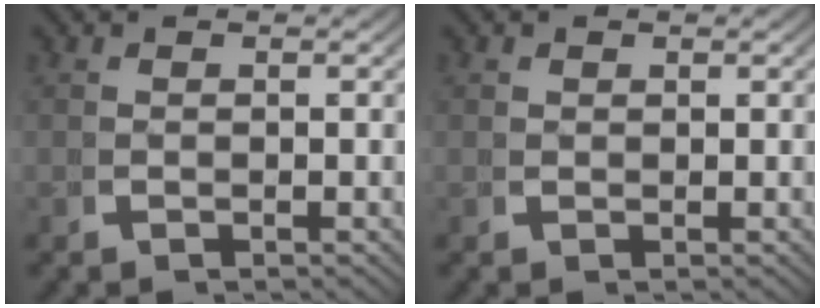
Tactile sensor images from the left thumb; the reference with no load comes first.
{"total": 0.8, "force": [0.6, 0.5, 0.1], "torque": [-0.004, -0.006, 0.017]}